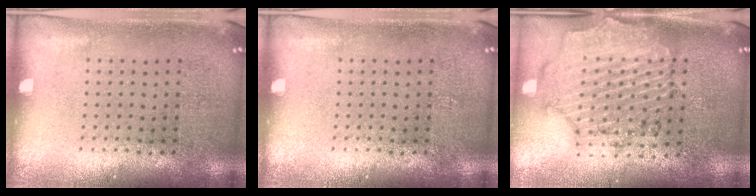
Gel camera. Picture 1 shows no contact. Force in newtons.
{"total": 0.0}
{"total": 1.6, "press": 1.6, "slide": 0.3}